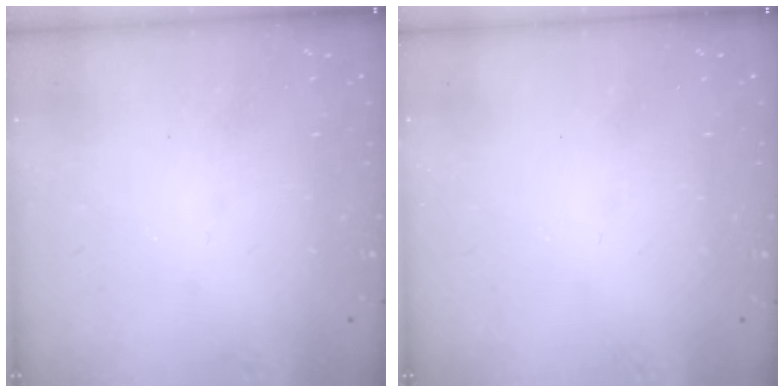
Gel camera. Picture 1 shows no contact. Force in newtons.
{"total": 0.0}